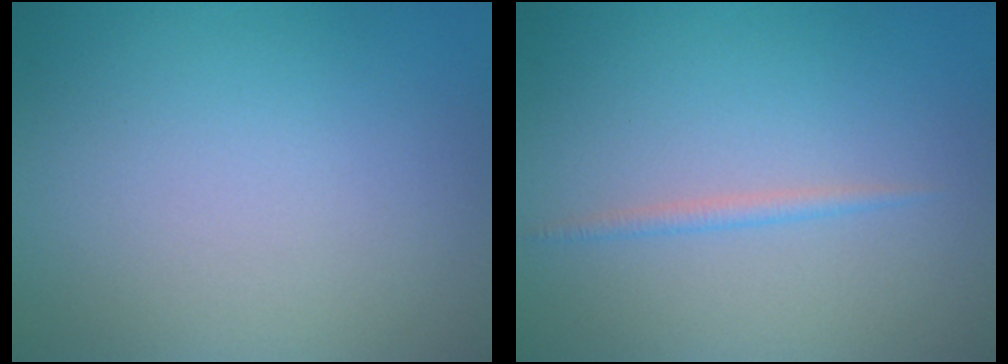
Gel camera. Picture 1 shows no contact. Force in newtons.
{"total": 0.9, "press": 0.9, "slide": 0.0}